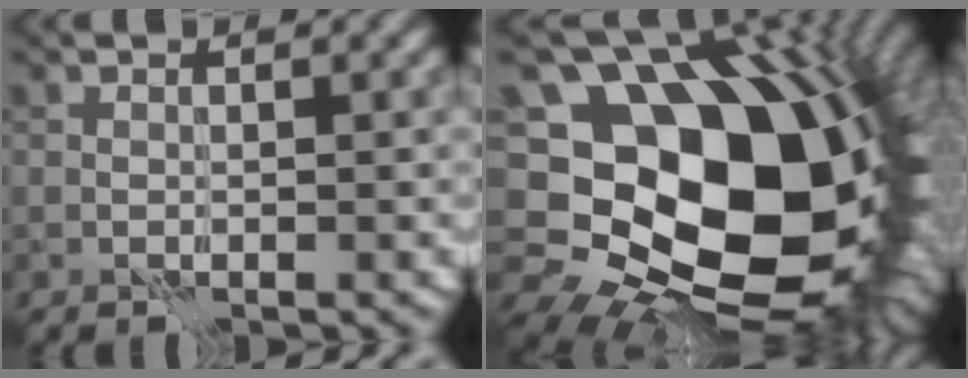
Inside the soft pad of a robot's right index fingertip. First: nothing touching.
{"total": 20.7, "force": [-0.5, 15.6, 13.5], "torque": [-0.242, -0.052, 0.032]}